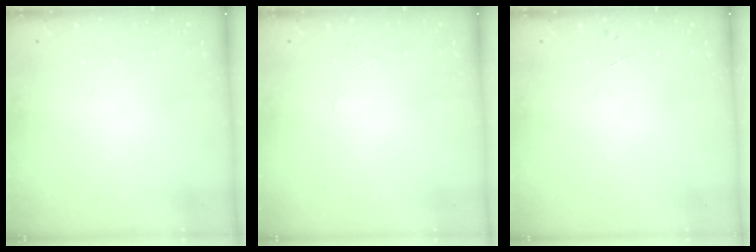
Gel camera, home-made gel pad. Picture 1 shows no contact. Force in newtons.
{"total": 3.6, "press": 3.6, "slide": 0.3}
{"total": 2.8, "press": 2.8, "slide": 0.3}